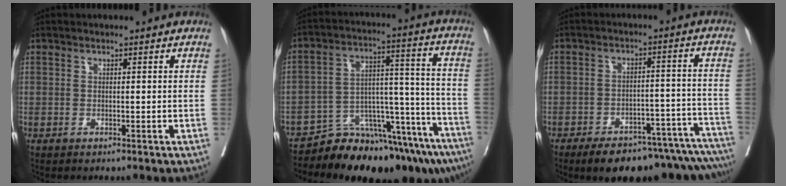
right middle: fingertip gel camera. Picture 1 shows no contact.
{"total": 19.0, "force": [-16.3, 4.7, 8.7], "torque": [-0.058, 0.057, -0.240]}
{"total": 20.1, "force": [-17.9, 4.6, 8.0], "torque": [-0.040, 0.026, -0.227]}